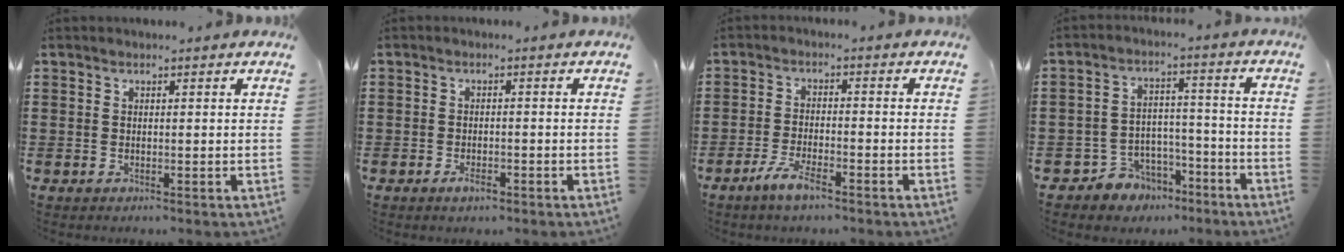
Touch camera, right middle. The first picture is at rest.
{"total": 1.9, "force": [-1.3, 0.9, 0.9], "torque": [-0.018, 0.000, -0.025]}
{"total": 4.6, "force": [-3.4, 1.0, 3.0], "torque": [-0.068, 0.000, -0.067]}
{"total": 5.4, "force": [-4.4, 3.2, 0.2], "torque": [-0.021, 0.015, -0.089]}